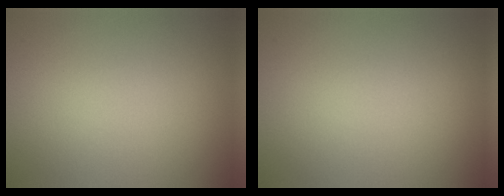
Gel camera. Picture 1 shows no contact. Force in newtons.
{"total": 0.0}